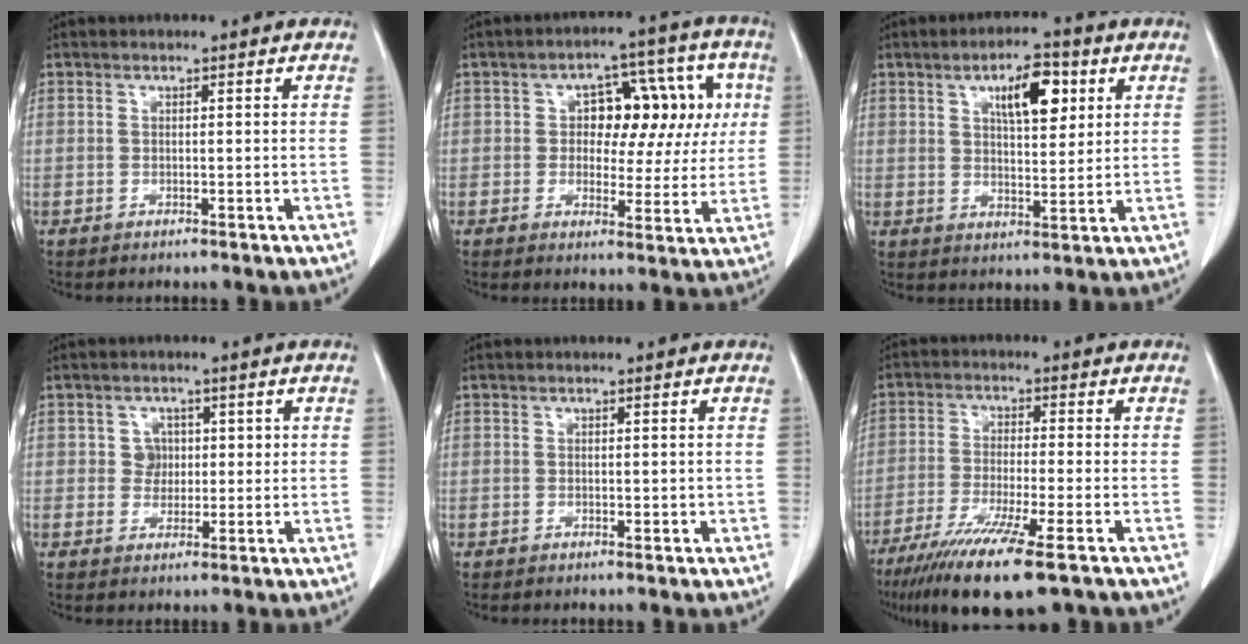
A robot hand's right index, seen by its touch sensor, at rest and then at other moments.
{"total": 10.9, "force": [1.9, 6.4, 8.6], "torque": [-0.096, 0.043, 0.028]}
{"total": 8.2, "force": [3.5, 2.9, 6.9], "torque": [-0.112, 0.009, 0.058]}
{"total": 3.0, "force": [0.7, 2.8, 0.7], "torque": [-0.002, 0.007, 0.009]}
{"total": 0.9, "force": [0.0, 0.7, 0.6], "torque": [-0.006, 0.001, 0.001]}
{"total": 12.5, "force": [-7.8, 0.6, 9.8], "torque": [-0.178, -0.036, -0.131]}